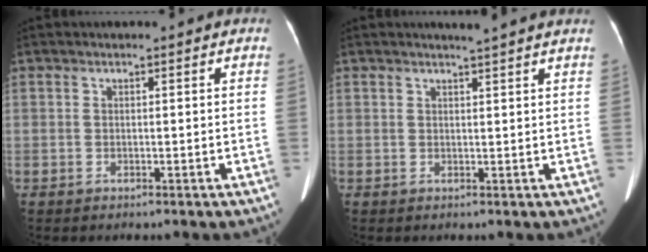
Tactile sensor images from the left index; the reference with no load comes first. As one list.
[{"total": 3.6, "force": [3.2, -0.6, 1.5], "torque": [-0.021, 0.006, 0.036]}]